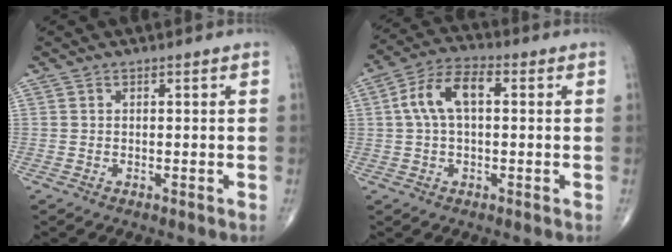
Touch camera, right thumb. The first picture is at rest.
{"total": 9.0, "force": [1.3, 4.7, 7.6], "torque": [-0.151, 0.031, 0.018]}